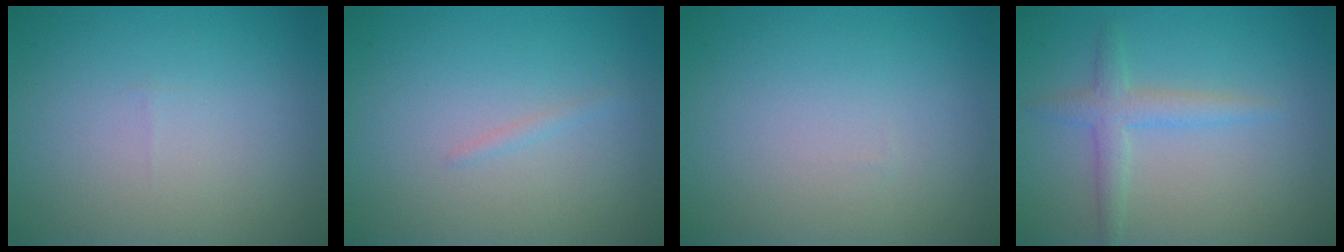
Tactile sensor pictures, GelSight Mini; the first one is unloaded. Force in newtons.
{"total": 0.6, "press": 0.6, "slide": 0.1}
{"total": 0.0}
{"total": 2.3, "press": 2.3, "slide": 0.1}